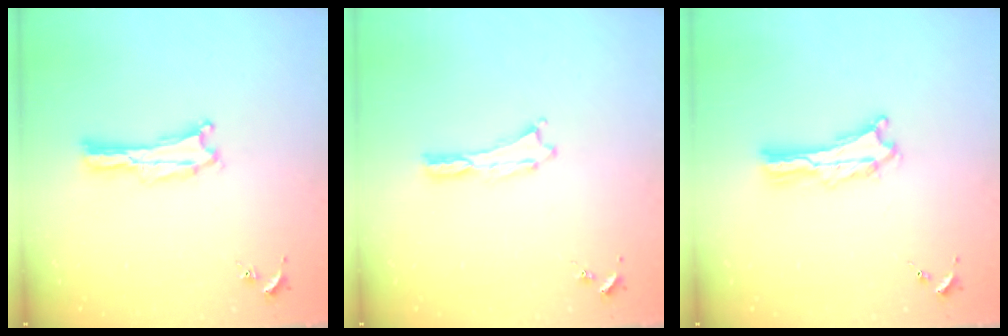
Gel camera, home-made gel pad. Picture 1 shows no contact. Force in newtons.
{"total": 0.0}
{"total": 2.7, "press": 2.7, "slide": 0.3}